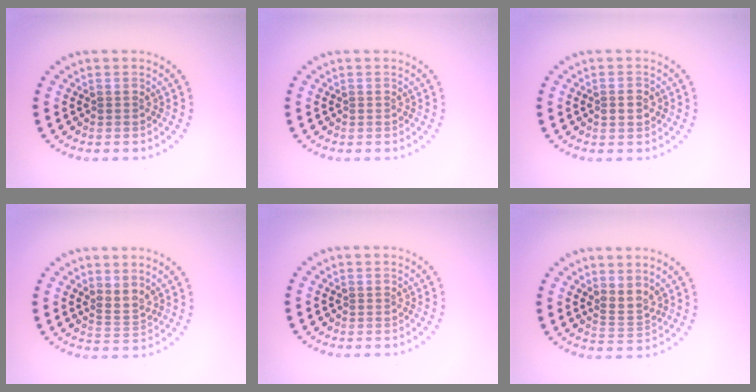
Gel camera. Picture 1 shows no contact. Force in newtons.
{"total": 0.0}
{"total": 1.7, "press": 1.7, "slide": 0.1}
{"total": 1.8, "press": 1.4, "slide": 1.2}
{"total": 0.0}
{"total": 2.0, "press": 1.6, "slide": 1.3}